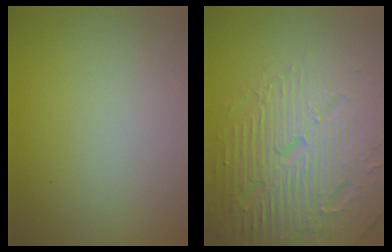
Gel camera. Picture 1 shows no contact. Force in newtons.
{"total": 7.4, "press": 7.3, "slide": 1.5}